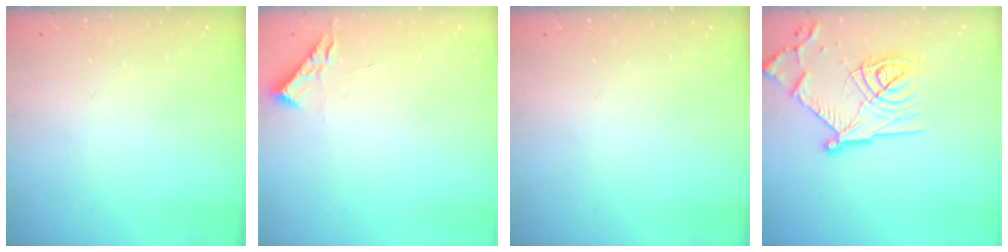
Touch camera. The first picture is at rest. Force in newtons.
{"total": 3.1, "press": 3.0, "slide": 0.4}
{"total": 0.0}
{"total": 19.8, "press": 19.7, "slide": 1.2}